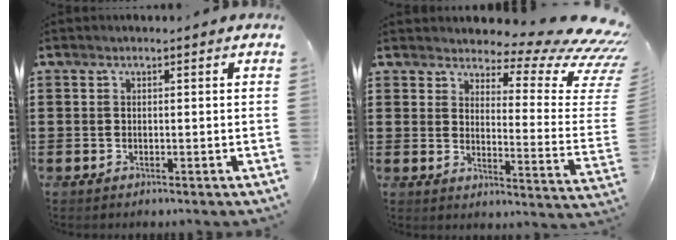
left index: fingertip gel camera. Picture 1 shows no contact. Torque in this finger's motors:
{"motor_torque": [2.14, 0.00, 0.36, 0.07]}